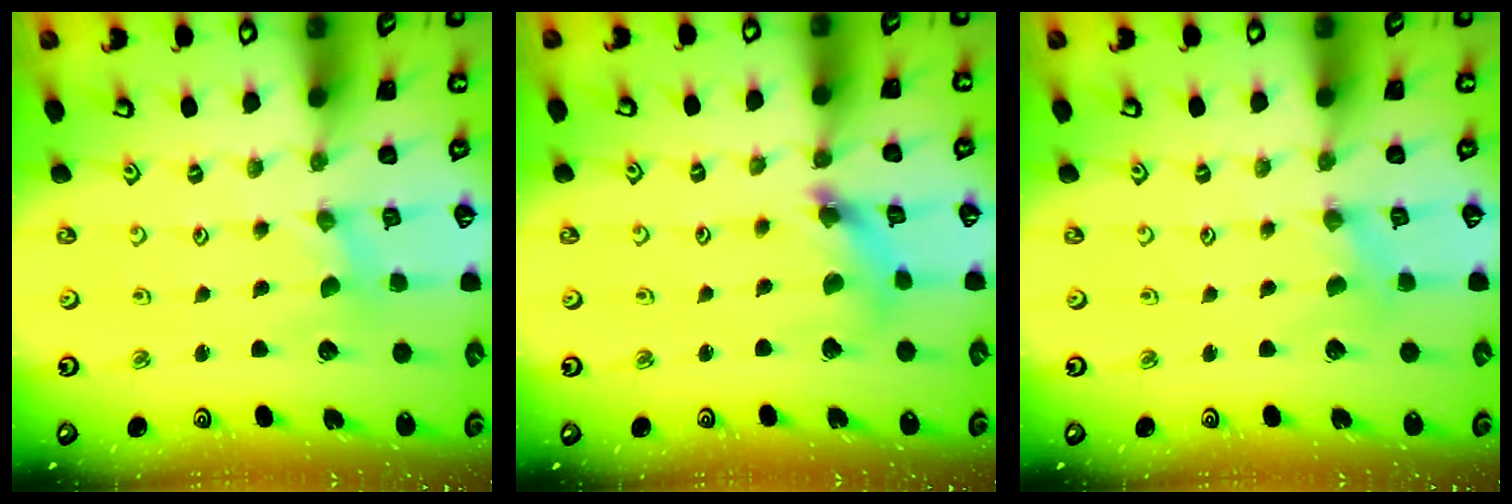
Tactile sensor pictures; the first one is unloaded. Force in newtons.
{"total": 7.0, "press": 6.9, "slide": 0.6}
{"total": 1.3, "press": 1.3, "slide": 0.2}